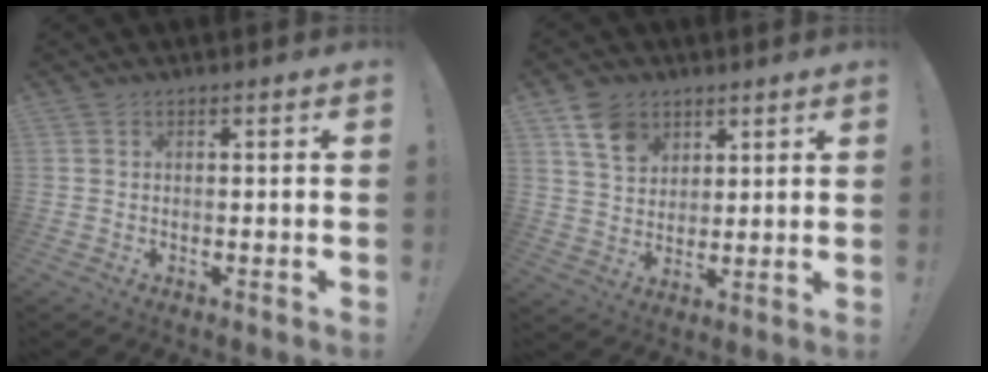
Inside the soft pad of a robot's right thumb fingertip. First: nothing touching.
{"total": 10.2, "force": [5.9, 7.2, 4.0], "torque": [-0.063, -0.024, 0.116]}